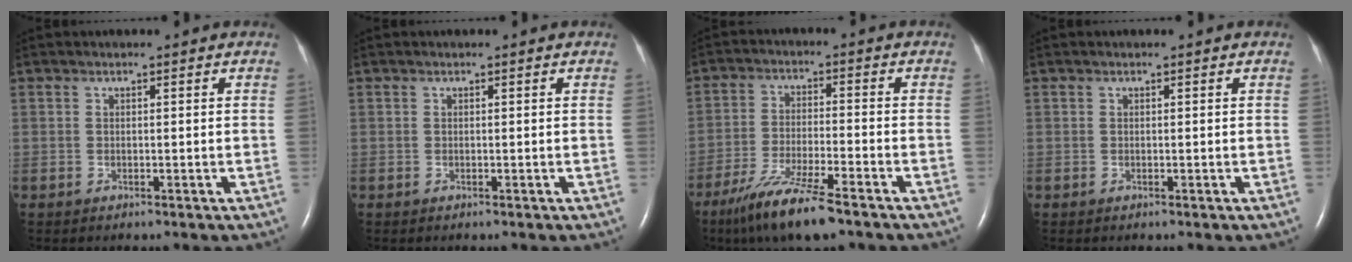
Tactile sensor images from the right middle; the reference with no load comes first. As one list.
[{"total": 0.0}, {"total": 10.4, "force": [-7.5, 0.5, 7.2], "torque": [-0.141, -0.031, -0.136]}, {"total": 0.0}]